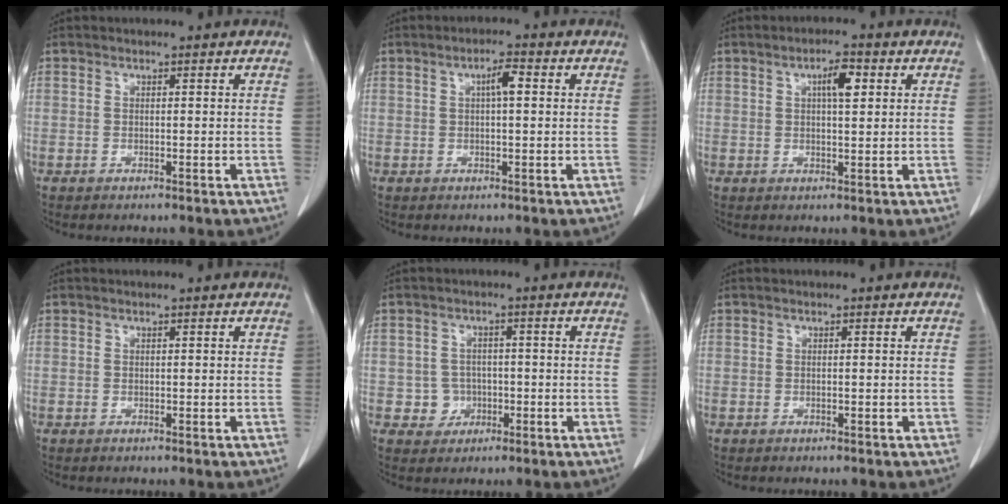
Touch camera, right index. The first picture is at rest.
{"total": 3.1, "force": [0.7, 0.5, 2.9], "torque": [-0.050, 0.007, 0.010]}
{"total": 4.2, "force": [1.4, 1.0, 3.8], "torque": [-0.065, 0.006, 0.023]}
{"total": 0.0}
{"total": 3.5, "force": [-0.8, 3.4, 0.2], "torque": [0.010, 0.011, -0.009]}
{"total": 0.0}